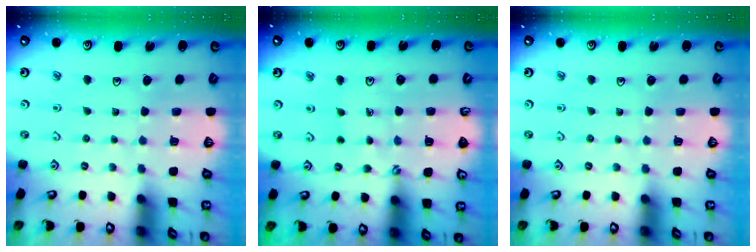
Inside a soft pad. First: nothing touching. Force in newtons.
{"total": 2.2, "press": 1.4, "slide": 1.6}
{"total": 0.0}